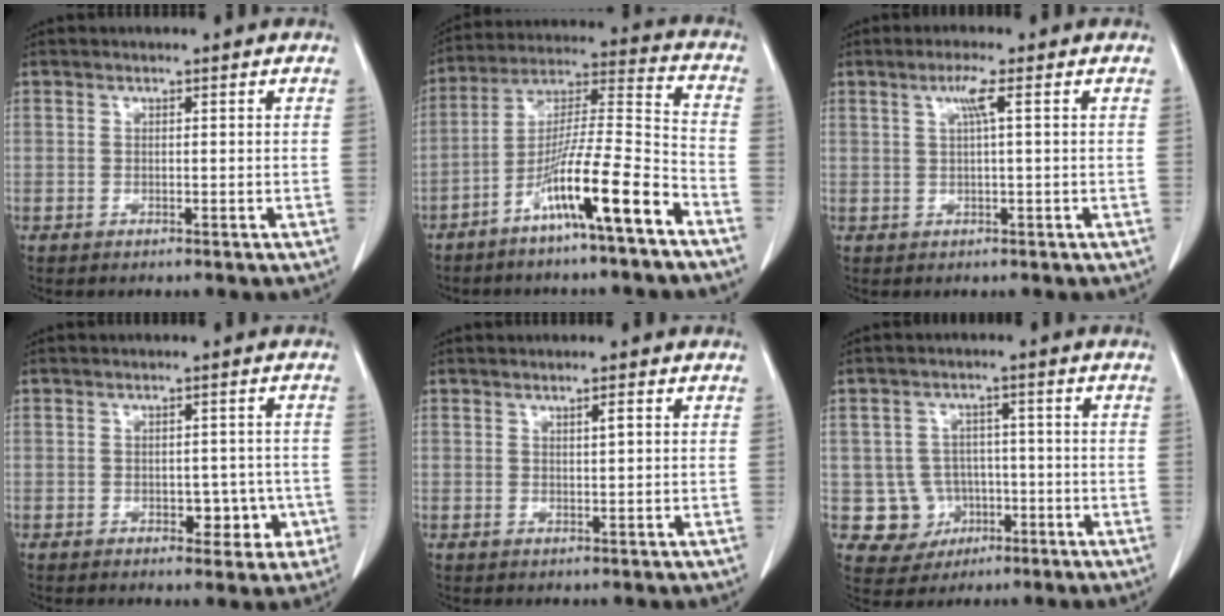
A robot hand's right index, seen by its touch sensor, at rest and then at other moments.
{"total": 14.0, "force": [-8.0, -0.4, 11.4], "torque": [-0.207, -0.007, -0.147]}
{"total": 2.7, "force": [0.9, -0.4, 2.5], "torque": [-0.052, 0.005, 0.017]}
{"total": 4.4, "force": [-1.4, 2.8, 3.0], "torque": [-0.021, 0.012, -0.010]}
{"total": 1.6, "force": [0.7, 0.1, 1.4], "torque": [-0.025, -0.001, 0.012]}
{"total": 6.8, "force": [-1.4, 6.5, 1.0], "torque": [-0.015, 0.011, -0.012]}